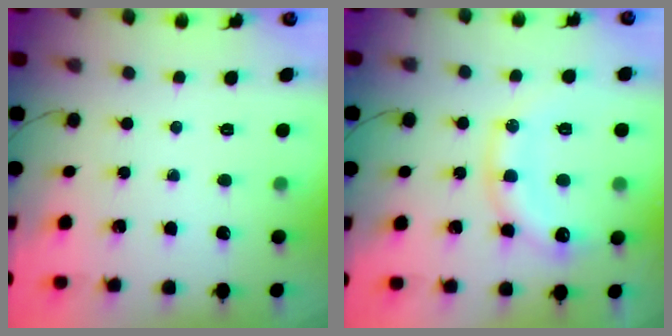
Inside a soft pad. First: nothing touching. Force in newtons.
{"total": 14.3, "press": 14.2, "slide": 1.7}